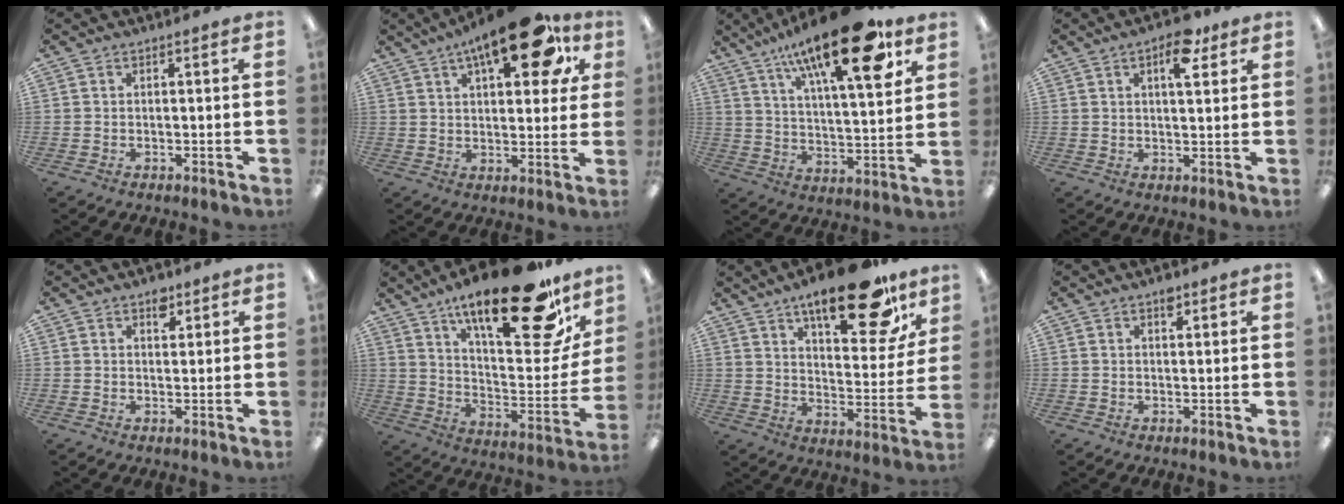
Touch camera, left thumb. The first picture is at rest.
{"total": 19.3, "force": [10.2, 7.6, 14.5], "torque": [-0.202, -0.036, 0.155]}
{"total": 22.7, "force": [14.1, 6.9, 16.3], "torque": [-0.253, -0.072, 0.223]}
{"total": 8.5, "force": [4.5, 3.9, 6.1], "torque": [-0.074, -0.018, 0.069]}
{"total": 3.5, "force": [2.3, 2.0, 1.7], "torque": [-0.005, -0.011, 0.034]}
{"total": 26.6, "force": [18.9, 7.4, 17.2], "torque": [-0.239, -0.132, 0.300]}
{"total": 20.6, "force": [13.9, 7.1, 13.4], "torque": [-0.195, -0.078, 0.223]}
{"total": 2.6, "force": [1.8, 1.4, 1.4], "torque": [-0.006, -0.007, 0.026]}